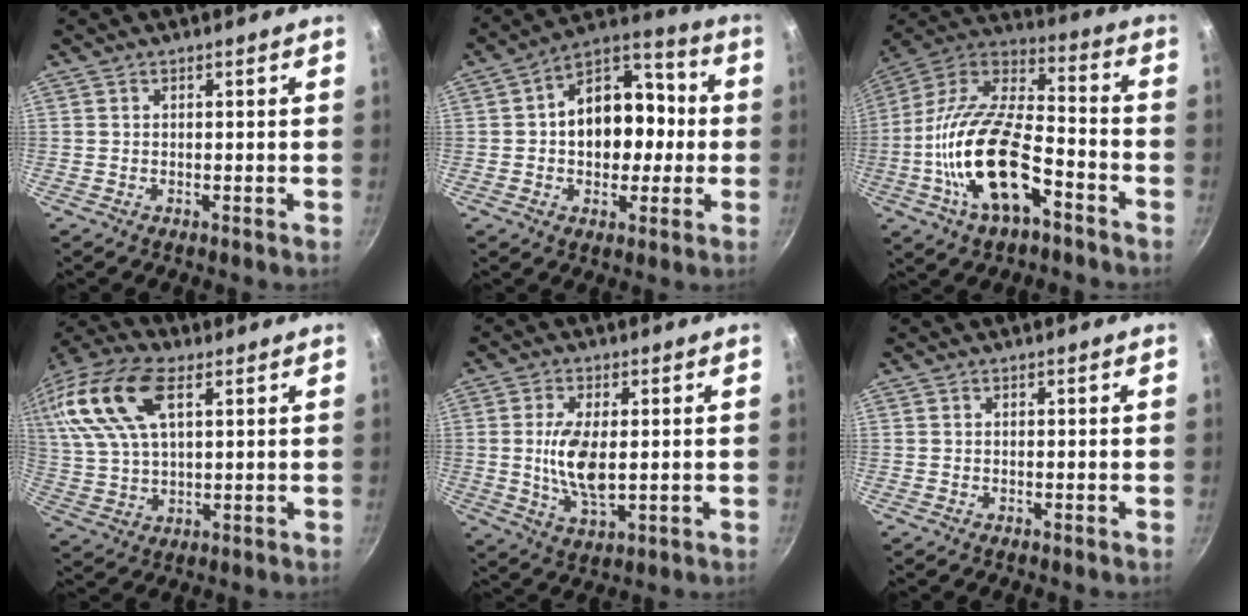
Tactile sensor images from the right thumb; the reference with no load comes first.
{"total": 16.4, "force": [0.4, 10.9, 12.3], "torque": [-0.133, 0.035, -0.003]}
{"total": 21.8, "force": [-7.7, 9.9, 17.8], "torque": [-0.350, 0.052, -0.136]}
{"total": 19.3, "force": [7.5, 9.7, 14.9], "torque": [-0.331, 0.016, 0.140]}
{"total": 9.2, "force": [0.3, 4.3, 8.2], "torque": [-0.156, -0.014, 0.012]}
{"total": 0.0}